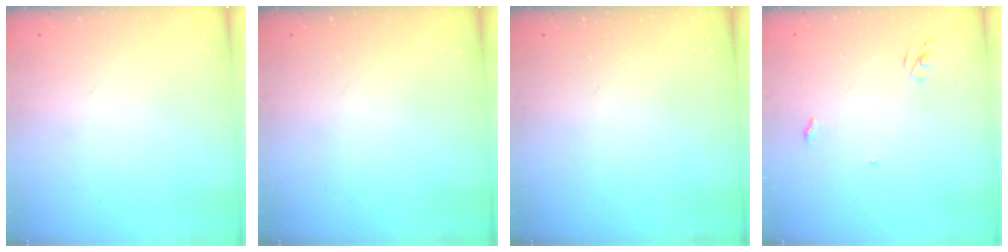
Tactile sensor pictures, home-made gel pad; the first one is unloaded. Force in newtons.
{"total": 0.0}
{"total": 0.0}
{"total": 2.6, "press": 2.6, "slide": 0.2}